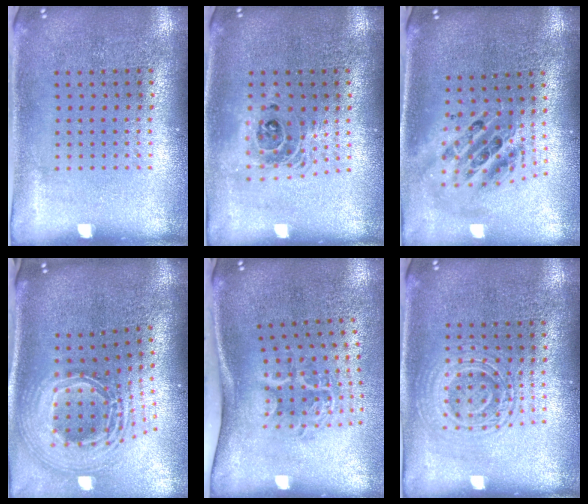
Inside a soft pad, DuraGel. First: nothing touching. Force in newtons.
{"total": 1.4, "press": 1.2, "slide": 0.8}
{"total": 2.2, "press": 1.7, "slide": 1.4}
{"total": 2.9, "press": 2.0, "slide": 2.1}
{"total": 2.1, "press": 1.4, "slide": 1.6}
{"total": 2.9, "press": 2.8, "slide": 0.6}